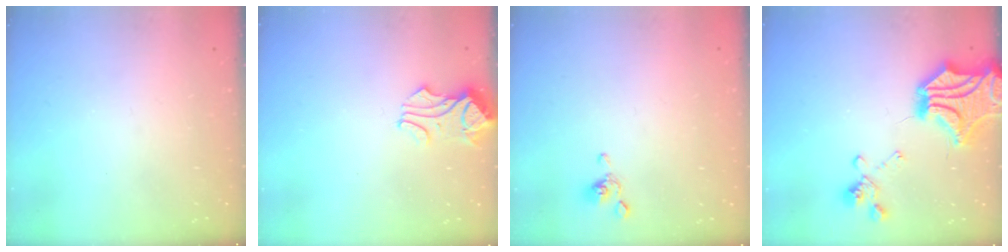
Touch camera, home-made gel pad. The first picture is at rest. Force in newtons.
{"total": 0.6, "press": 0.2, "slide": 0.6}
{"total": 2.3, "press": 2.2, "slide": 0.7}
{"total": 7.9, "press": 7.2, "slide": 3.2}